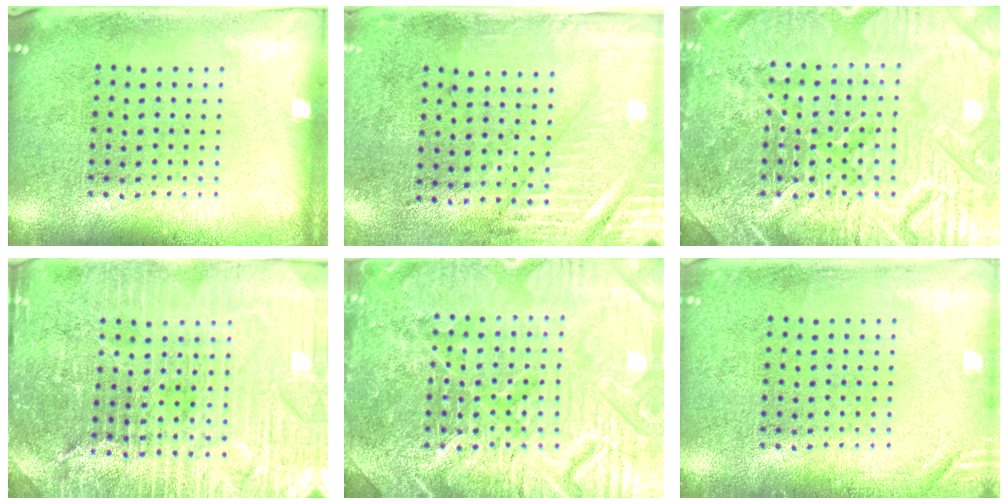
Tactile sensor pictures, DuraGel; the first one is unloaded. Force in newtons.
{"total": 3.0, "press": 2.5, "slide": 1.6}
{"total": 7.6, "press": 7.5, "slide": 0.9}
{"total": 4.8, "press": 4.5, "slide": 1.7}
{"total": 7.9, "press": 7.8, "slide": 1.1}
{"total": 1.3, "press": 1.3, "slide": 0.3}